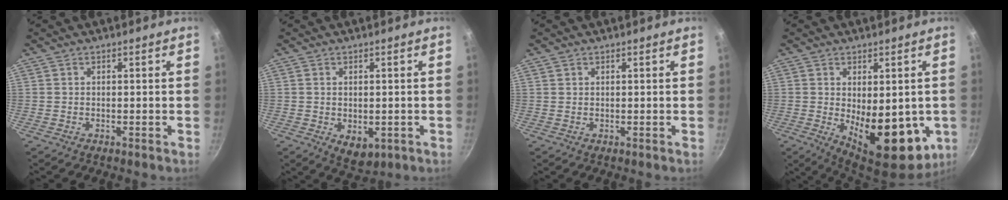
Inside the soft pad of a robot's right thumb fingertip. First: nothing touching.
{"total": 5.2, "force": [-1.0, 3.3, 3.9], "torque": [-0.050, -0.011, -0.005]}
{"total": 0.6, "force": [0.4, 0.4, 0.1], "torque": [0.000, -0.001, 0.005]}
{"total": 16.7, "force": [-2.5, 8.3, 14.2], "torque": [-0.166, -0.028, -0.016]}